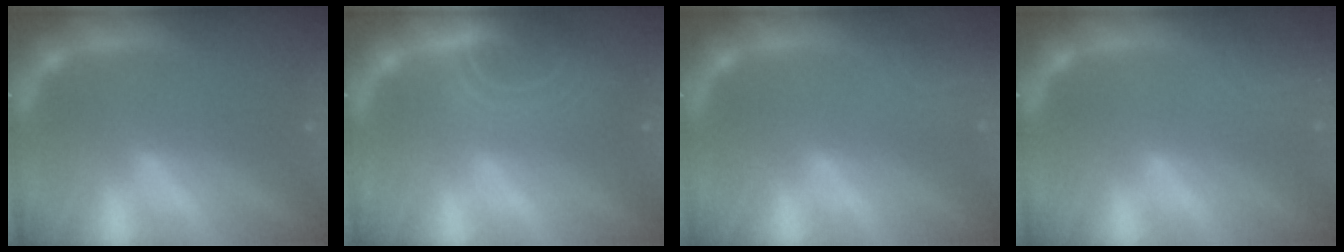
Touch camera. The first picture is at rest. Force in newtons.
{"total": 6.6}
{"total": 4.0}
{"total": 4.5}